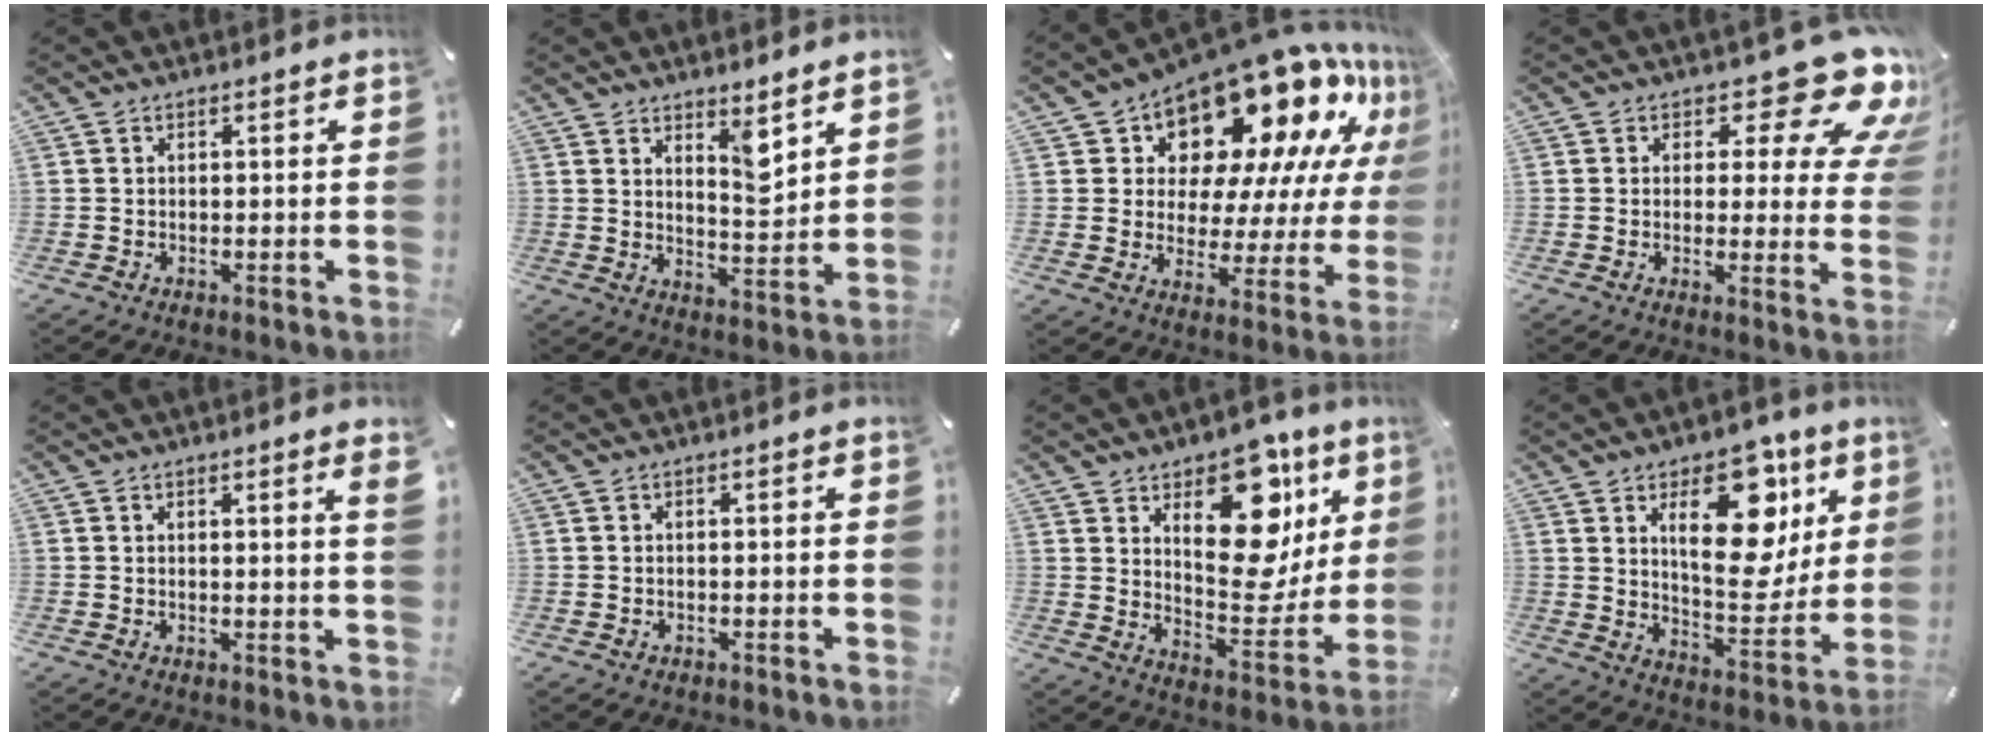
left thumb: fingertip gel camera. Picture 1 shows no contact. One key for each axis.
{"total": 7.4, "fx": 5.0, "fy": 3.1, "fz": 4.5, "tx": -0.049, "ty": -0.039, "tz": 0.081}
{"total": 19.2, "fx": 14.7, "fy": 9.0, "fz": 8.5, "tx": -0.129, "ty": -0.126, "tz": 0.249}
{"total": 14.4, "fx": 8.1, "fy": 6.5, "fz": 10.0, "tx": -0.120, "ty": -0.061, "tz": 0.134}
{"total": 2.3, "fx": 1.0, "fy": 0.0, "fz": 2.0, "tx": -0.032, "ty": -0.004, "tz": 0.015}
{"total": 0.5, "fx": -0.1, "fy": 0.4, "fz": 0.2, "tx": -0.004, "ty": 0.003, "tz": -0.004}
{"total": 18.9, "fx": 10.2, "fy": 10.7, "fz": 11.8, "tx": -0.142, "ty": -0.079, "tz": 0.172}
{"total": 20.4, "fx": 9.6, "fy": 10.7, "fz": 14.5, "tx": -0.187, "ty": -0.050, "tz": 0.155}